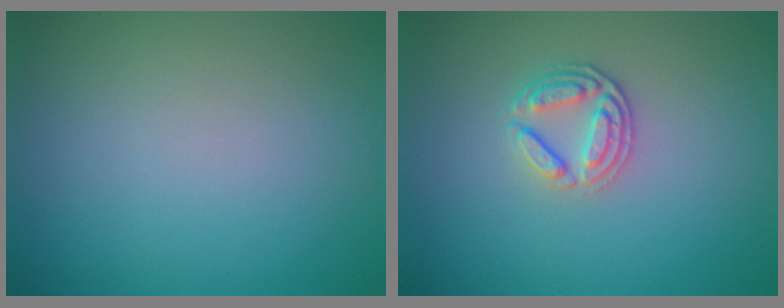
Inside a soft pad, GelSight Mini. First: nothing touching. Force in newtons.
{"total": 2.7, "press": 2.4, "slide": 1.2}